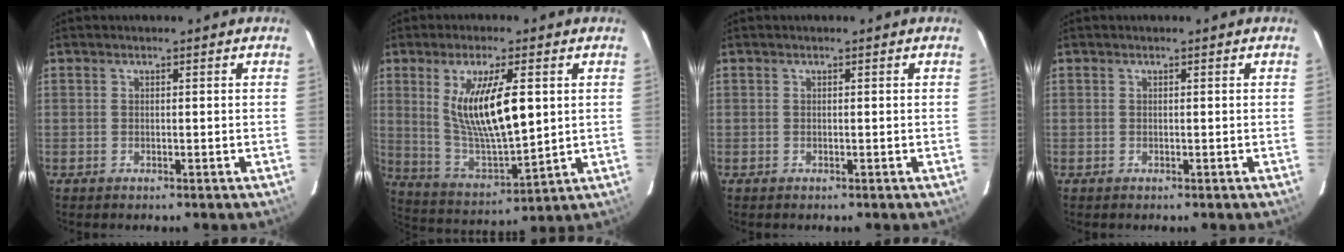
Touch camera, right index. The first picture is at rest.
{"total": 14.6, "force": [3.4, 4.3, 13.5], "torque": [-0.250, -0.013, 0.080]}
{"total": 0.0}
{"total": 0.0}